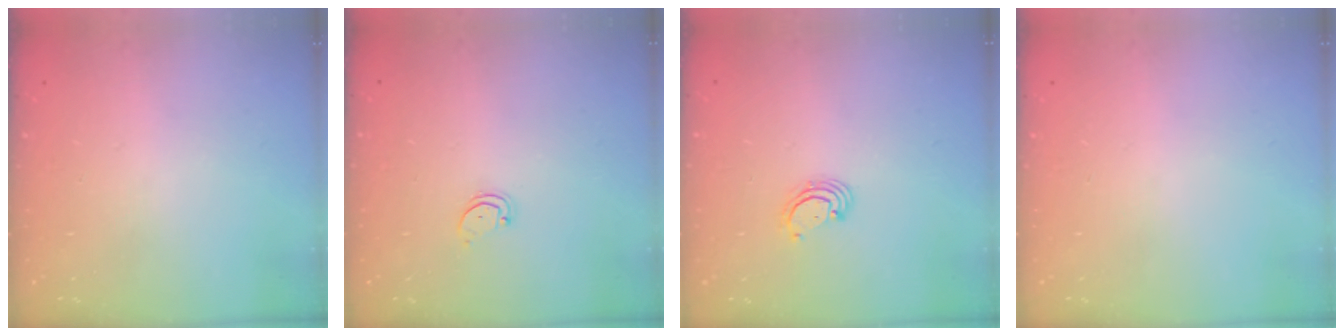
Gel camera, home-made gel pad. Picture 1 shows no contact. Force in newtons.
{"total": 1.8, "press": 1.7, "slide": 0.2}
{"total": 2.6, "press": 2.6, "slide": 0.3}
{"total": 0.0}